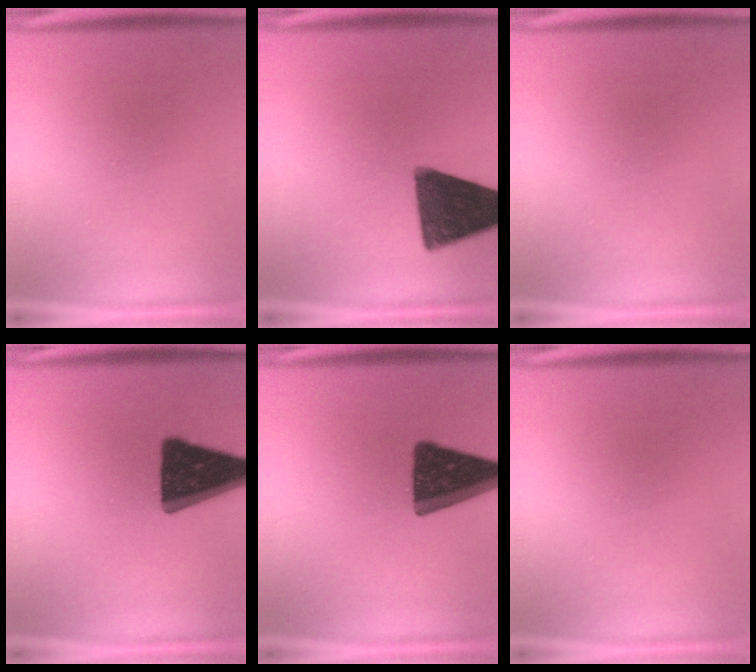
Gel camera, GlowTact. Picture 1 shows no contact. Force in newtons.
{"total": 15.1}
{"total": 0.0}
{"total": 18.4}
{"total": 16.3}
{"total": 0.0}